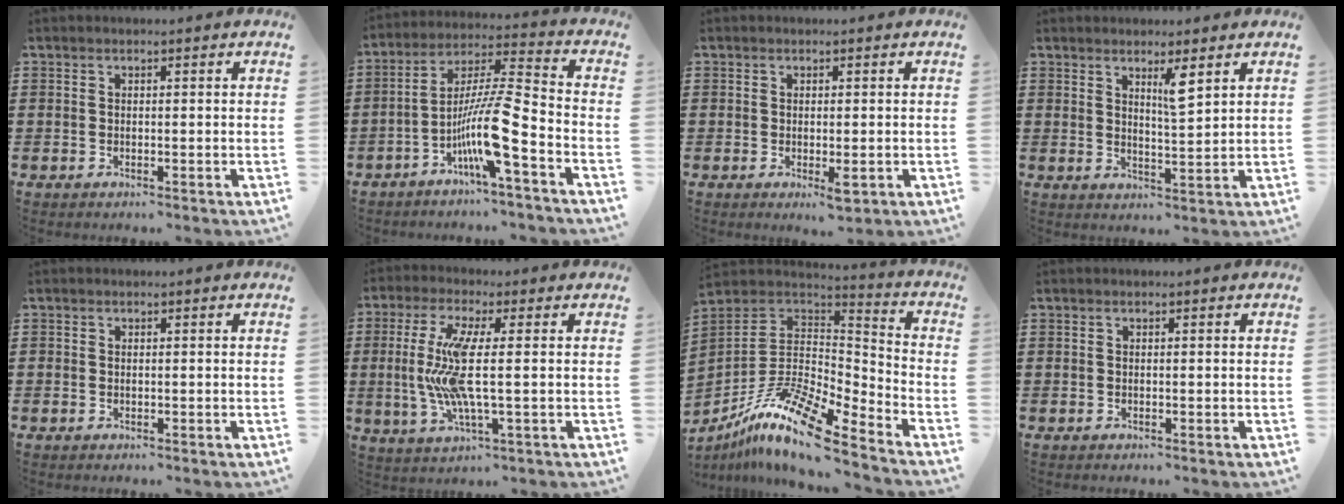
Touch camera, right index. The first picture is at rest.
{"total": 11.3, "force": [-5.6, 0.4, 9.8], "torque": [-0.197, -0.013, -0.112]}
{"total": 2.5, "force": [-0.6, 0.7, 2.3], "torque": [-0.047, -0.004, -0.011]}
{"total": 3.8, "force": [2.3, 0.5, 3.0], "torque": [-0.047, -0.005, 0.036]}
{"total": 0.0}
{"total": 9.8, "force": [0.0, 1.6, 9.6], "torque": [-0.215, -0.022, -0.009]}
{"total": 14.9, "force": [-10.5, 3.3, 10.0], "torque": [-0.204, 0.018, -0.199]}
{"total": 0.0}